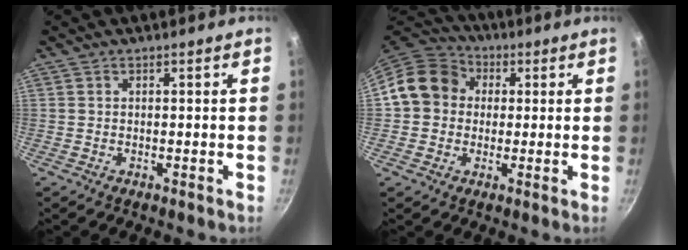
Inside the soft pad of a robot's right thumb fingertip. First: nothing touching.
{"total": 11.7, "force": [1.6, 10.3, 5.4], "torque": [-0.065, 0.028, 0.008]}